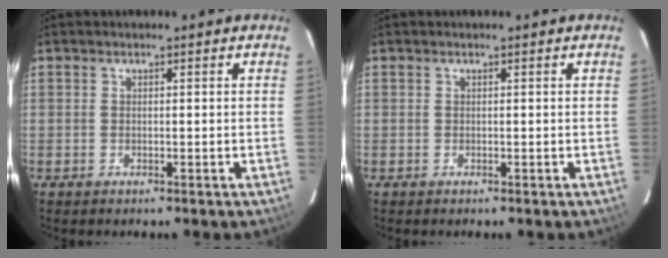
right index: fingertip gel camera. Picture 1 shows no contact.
{"total": 0.0}